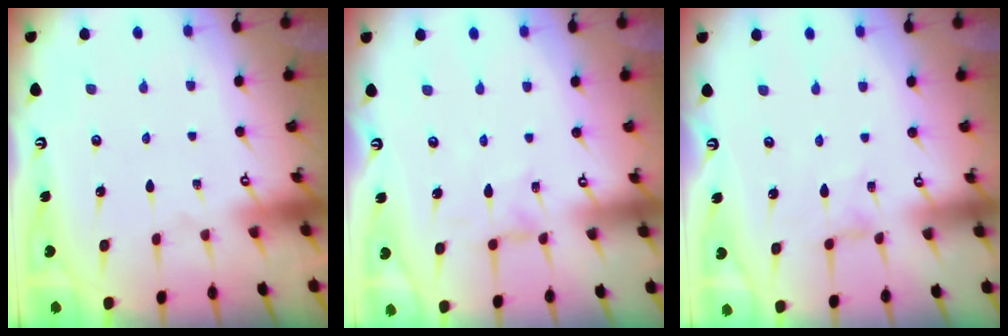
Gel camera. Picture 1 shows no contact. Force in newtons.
{"total": 1.2, "press": 1.1, "slide": 0.3}
{"total": 0.0}